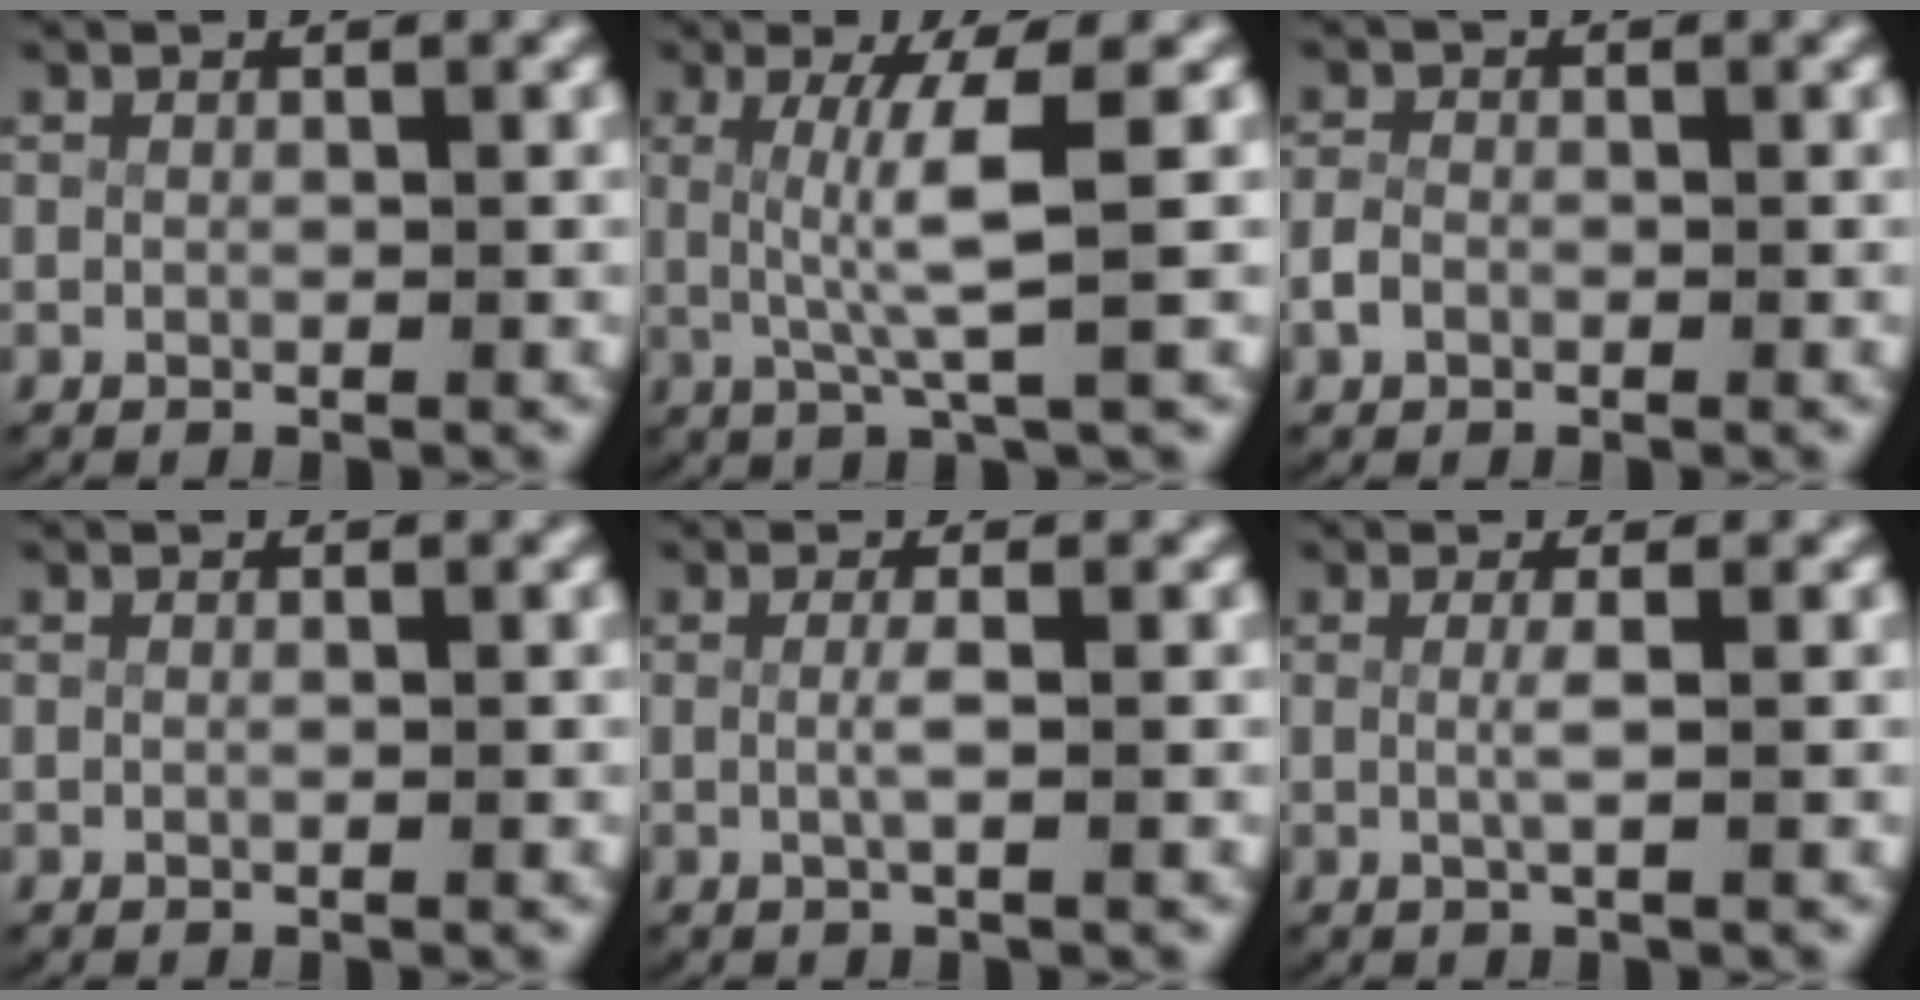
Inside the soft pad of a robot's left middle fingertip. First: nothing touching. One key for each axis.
{"total": 4.9, "fx": 0.8, "fy": -0.1, "fz": 4.8, "tx": -0.088, "ty": -0.007, "tz": 0.017}
{"total": 1.4, "fx": -0.6, "fy": 1.0, "fz": 0.7, "tx": -0.027, "ty": -0.005, "tz": -0.010}
{"total": 0.0}
{"total": 1.4, "fx": -0.3, "fy": -0.1, "fz": 1.3, "tx": -0.032, "ty": -0.007, "tz": -0.004}
{"total": 1.5, "fx": 0.0, "fy": -0.2, "fz": 1.5, "tx": -0.034, "ty": -0.007, "tz": 0.001}